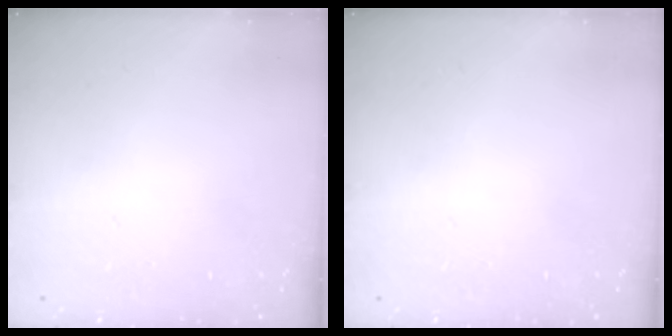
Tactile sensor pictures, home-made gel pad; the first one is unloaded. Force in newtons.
{"total": 0.0}